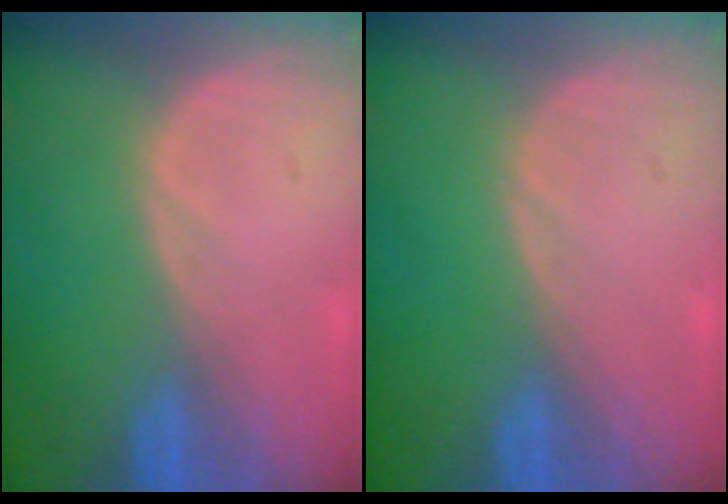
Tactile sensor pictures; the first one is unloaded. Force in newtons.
{"total": 0.0}